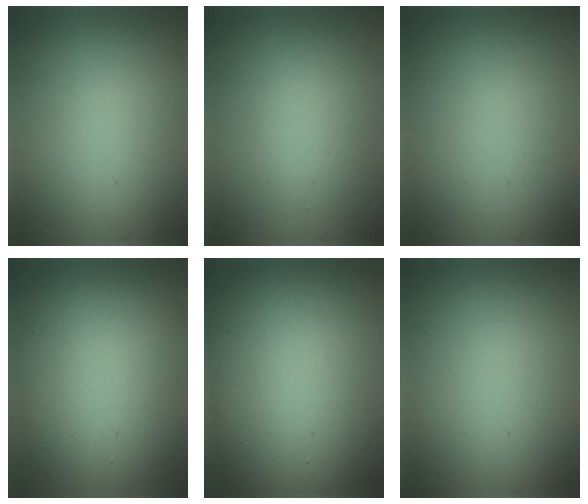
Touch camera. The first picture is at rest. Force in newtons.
{"total": 2.3, "press": 2.3, "slide": 0.1}
{"total": 0.0}
{"total": 11.2, "press": 11.1, "slide": 0.6}
{"total": 17.9, "press": 17.8, "slide": 1.2}
{"total": 0.0}